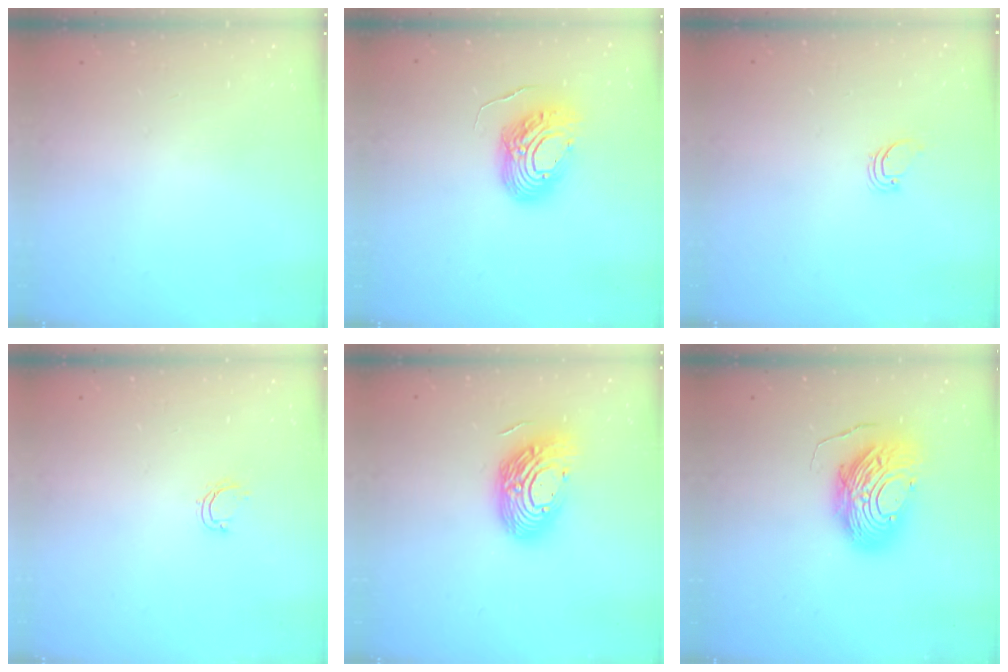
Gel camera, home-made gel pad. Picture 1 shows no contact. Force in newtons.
{"total": 15.0, "press": 14.9, "slide": 1.9}
{"total": 0.9, "press": 0.9, "slide": 0.0}
{"total": 3.7, "press": 3.7, "slide": 0.3}
{"total": 17.0, "press": 16.9, "slide": 1.3}
{"total": 13.7, "press": 13.6, "slide": 1.3}